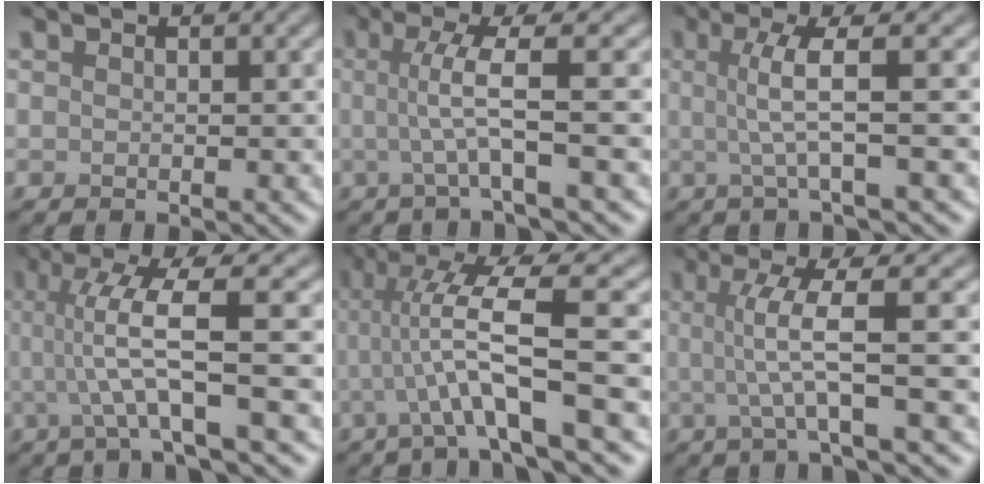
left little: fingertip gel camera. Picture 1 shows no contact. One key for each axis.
{"total": 4.4, "fx": 0.0, "fy": 0.6, "fz": 4.3, "tx": -0.075, "ty": 0.000, "tz": -0.006}
{"total": 4.3, "fx": 0.4, "fy": 0.6, "fz": 4.2, "tx": -0.076, "ty": 0.005, "tz": 0.003}
{"total": 6.4, "fx": 0.2, "fy": 0.9, "fz": 6.4, "tx": -0.114, "ty": 0.004, "tz": 0.003}
{"total": 8.0, "fx": -0.4, "fy": 1.0, "fz": 7.9, "tx": -0.134, "ty": 0.011, "tz": -0.011}
{"total": 5.1, "fx": 0.3, "fy": 0.7, "fz": 5.1, "tx": -0.092, "ty": 0.002, "tz": 0.001}